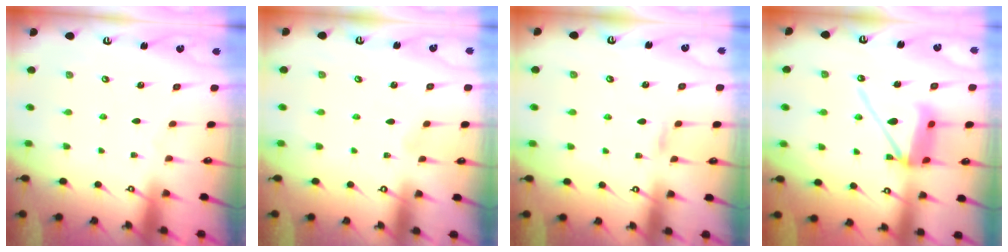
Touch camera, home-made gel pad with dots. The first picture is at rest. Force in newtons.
{"total": 0.9, "press": 0.9, "slide": 0.1}
{"total": 4.6, "press": 4.6, "slide": 0.5}
{"total": 12.3, "press": 12.2, "slide": 1.7}